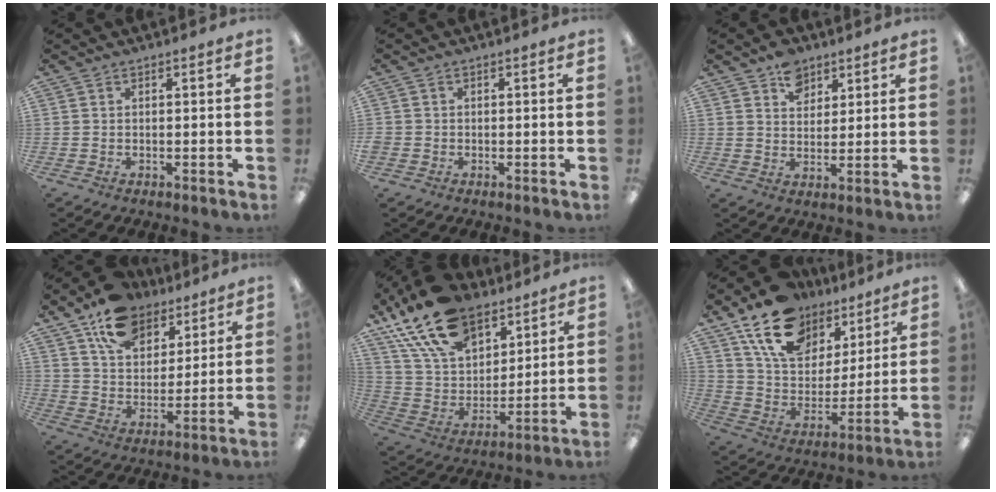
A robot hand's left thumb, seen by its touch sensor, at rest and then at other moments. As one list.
[{"total": 1.1, "force": [-0.4, 1.0, 0.2], "torque": [-0.003, 0.005, -0.010]}, {"total": 7.3, "force": [4.7, 5.0, 2.5], "torque": [-0.028, -0.015, 0.083]}, {"total": 14.3, "force": [10.2, 8.3, 5.5], "torque": [-0.091, -0.051, 0.190]}, {"total": 20.5, "force": [14.5, 11.0, 9.4], "torque": [-0.192, -0.070, 0.269]}, {"total": 17.9, "force": [11.7, 11.1, 7.8], "torque": [-0.143, -0.053, 0.217]}]